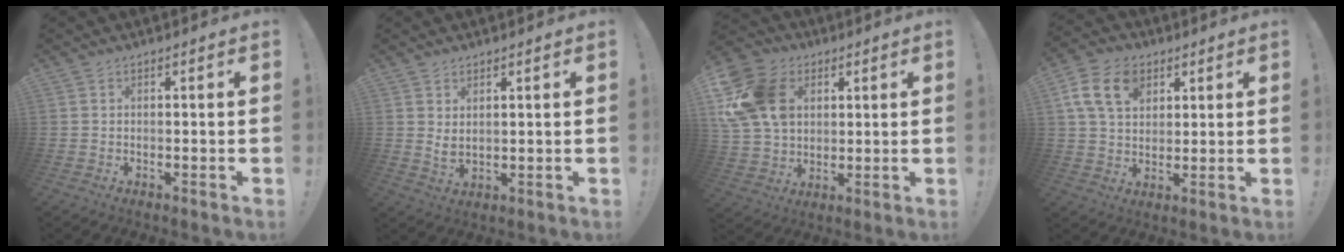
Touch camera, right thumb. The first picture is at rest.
{"total": 3.3, "force": [1.9, 1.6, 2.2], "torque": [-0.023, -0.017, 0.032]}
{"total": 18.5, "force": [5.7, 14.2, 10.4], "torque": [-0.194, -0.013, 0.113]}
{"total": 14.3, "force": [5.8, 10.2, 8.2], "torque": [-0.137, -0.012, 0.112]}